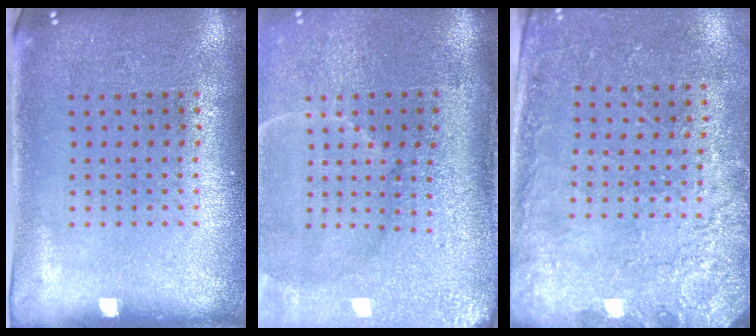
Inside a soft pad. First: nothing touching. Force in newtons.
{"total": 4.7, "press": 3.9, "slide": 2.7}
{"total": 2.5, "press": 2.4, "slide": 0.8}